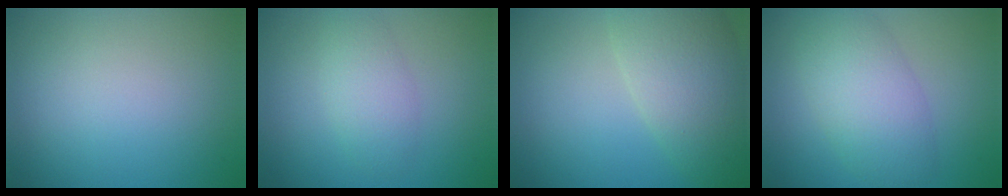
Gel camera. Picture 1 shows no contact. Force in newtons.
{"total": 2.9, "press": 2.9, "slide": 0.1}
{"total": 7.9, "press": 7.8, "slide": 0.8}
{"total": 5.7, "press": 5.7, "slide": 0.3}